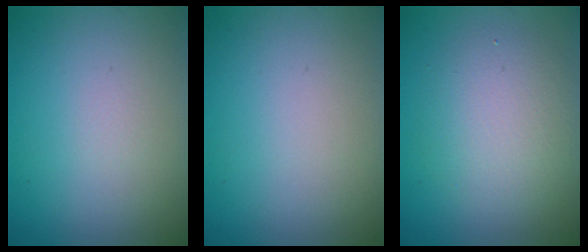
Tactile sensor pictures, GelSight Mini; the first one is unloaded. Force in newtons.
{"total": 0.0}
{"total": 4.4, "press": 4.3, "slide": 0.6}